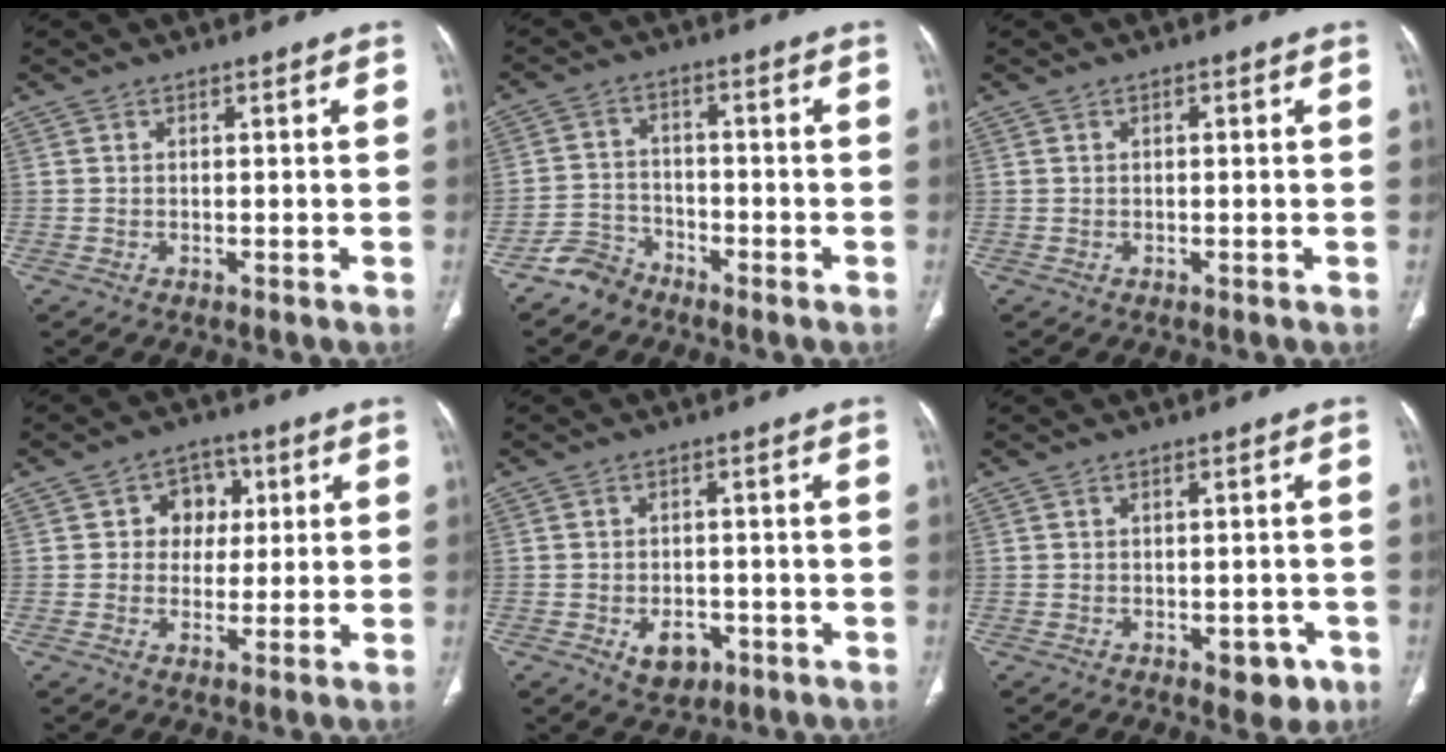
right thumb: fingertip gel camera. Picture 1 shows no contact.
{"total": 4.7, "force": [-4.0, 2.5, 0.2], "torque": [0.006, 0.027, -0.082]}
{"total": 0.6, "force": [0.1, 0.2, 0.5], "torque": [-0.010, 0.002, 0.002]}
{"total": 6.4, "force": [1.4, 5.5, 3.0], "torque": [-0.002, 0.004, 0.015]}
{"total": 5.3, "force": [-2.2, 3.6, 3.2], "torque": [-0.034, 0.008, -0.022]}
{"total": 4.6, "force": [-2.2, 2.5, 3.2], "torque": [-0.017, 0.007, -0.021]}